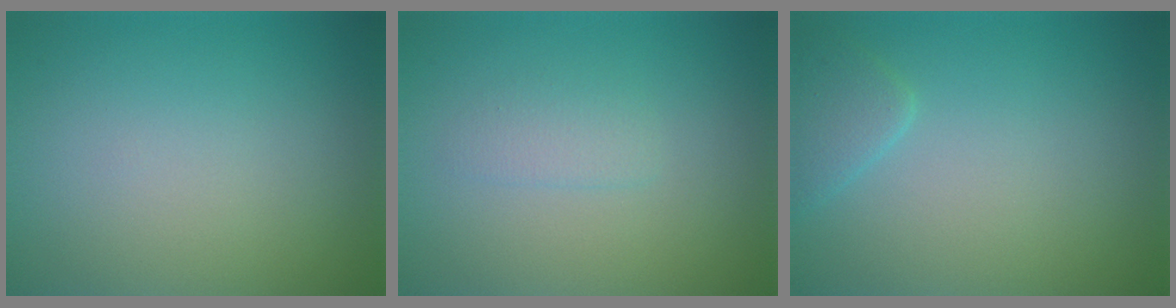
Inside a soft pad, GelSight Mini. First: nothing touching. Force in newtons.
{"total": 1.3, "press": 1.3, "slide": 0.1}
{"total": 1.7, "press": 1.7, "slide": 0.2}